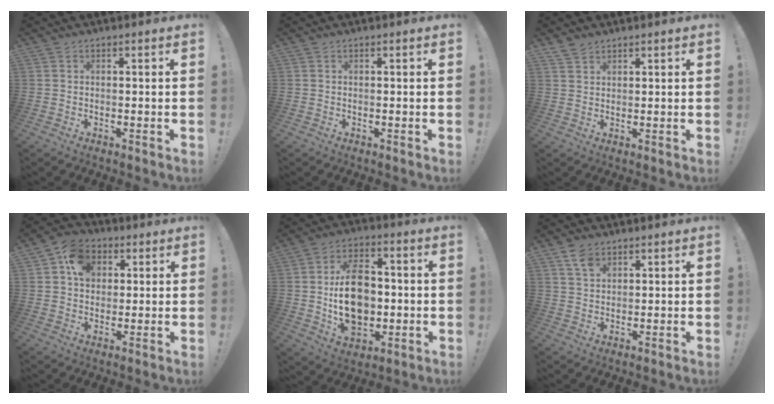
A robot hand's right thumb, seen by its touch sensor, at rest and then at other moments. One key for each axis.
{"total": 0.0}
{"total": 2.6, "fx": 2.3, "fy": 1.1, "fz": 0.7, "tx": -0.015, "ty": -0.012, "tz": 0.044}
{"total": 7.6, "fx": 2.5, "fy": 5.9, "fz": 4.1, "tx": -0.065, "ty": 0.005, "tz": 0.049}
{"total": 17.3, "fx": -0.7, "fy": 12.2, "fz": 12.2, "tx": -0.207, "ty": 0.002, "tz": -0.012}
{"total": 5.6, "fx": 3.8, "fy": 3.3, "fz": 2.5, "tx": -0.041, "ty": -0.017, "tz": 0.072}